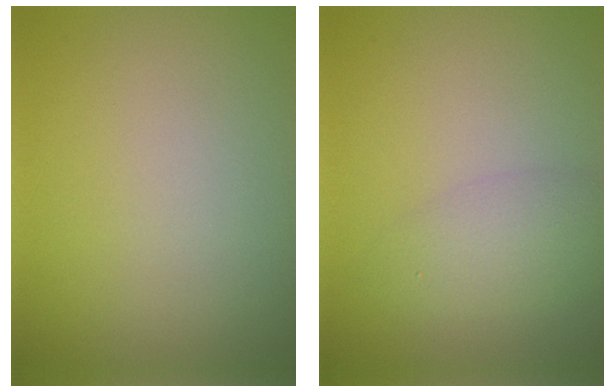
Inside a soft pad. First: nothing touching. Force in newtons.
{"total": 3.0, "press": 3.0, "slide": 0.0}